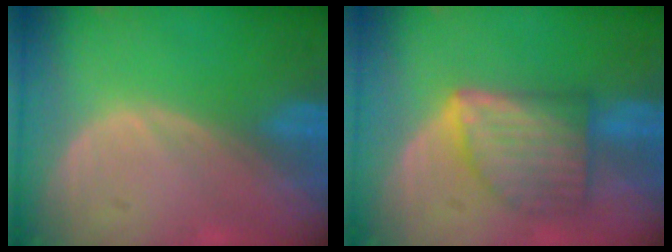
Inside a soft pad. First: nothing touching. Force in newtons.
{"total": 7.1, "press": 7.1, "slide": 0.1}